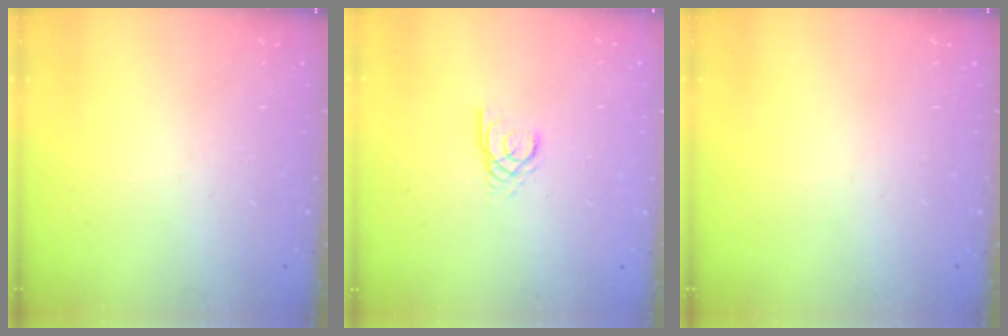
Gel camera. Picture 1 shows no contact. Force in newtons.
{"total": 2.9, "press": 2.9, "slide": 0.2}
{"total": 0.0}